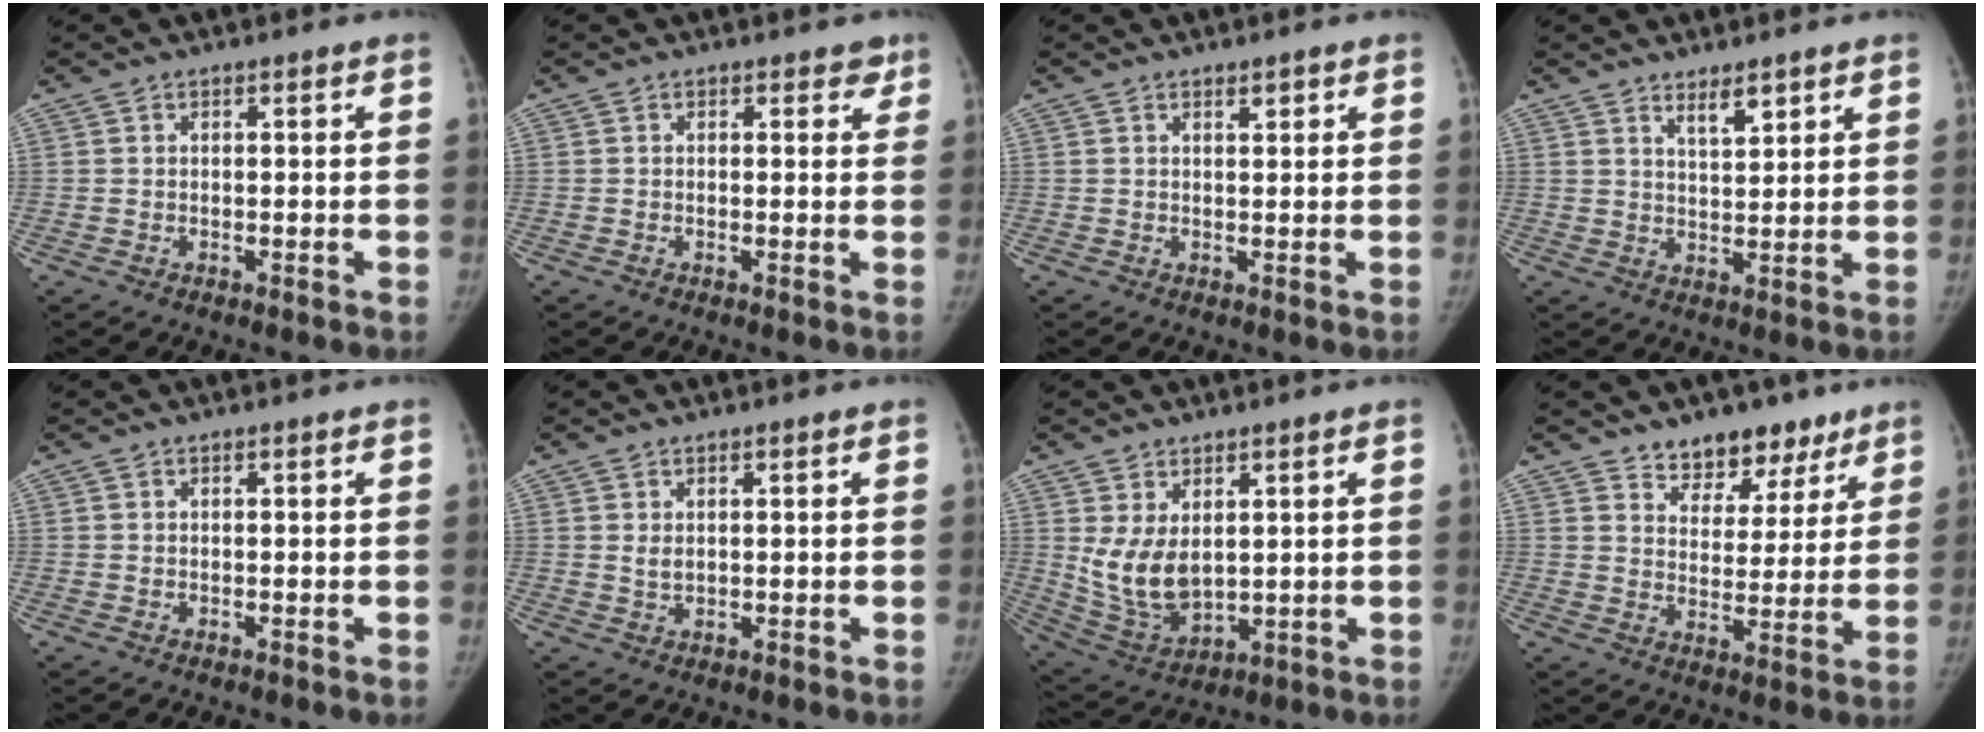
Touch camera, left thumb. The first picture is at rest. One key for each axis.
{"total": 1.8, "fx": 1.2, "fy": 1.2, "fz": 0.7, "tx": 0.016, "ty": -0.004, "tz": 0.007}
{"total": 1.3, "fx": 0.9, "fy": 0.5, "fz": 0.8, "tx": -0.006, "ty": -0.006, "tz": 0.014}
{"total": 4.1, "fx": 3.0, "fy": 1.3, "fz": 2.5, "tx": -0.031, "ty": -0.027, "tz": 0.053}
{"total": 0.0}
{"total": 1.6, "fx": 0.5, "fy": 1.0, "fz": 1.1, "tx": -0.016, "ty": -0.006, "tz": 0.014}
{"total": 9.7, "fx": 2.1, "fy": 5.9, "fz": 7.3, "tx": -0.126, "ty": -0.022, "tz": 0.063}
{"total": 10.4, "fx": 7.7, "fy": 6.1, "fz": 3.3, "tx": 0.004, "ty": -0.042, "tz": 0.121}